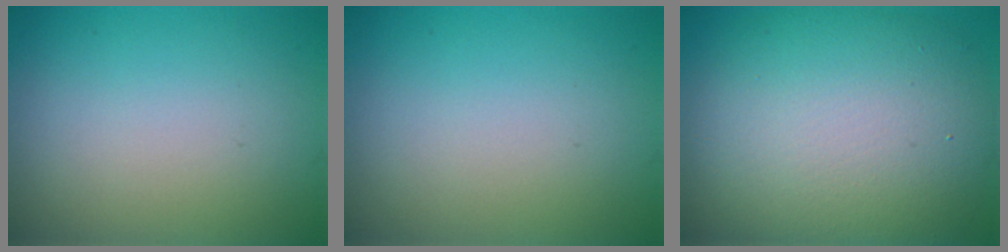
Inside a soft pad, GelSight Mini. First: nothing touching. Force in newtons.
{"total": 0.0}
{"total": 12.7, "press": 12.7, "slide": 0.6}